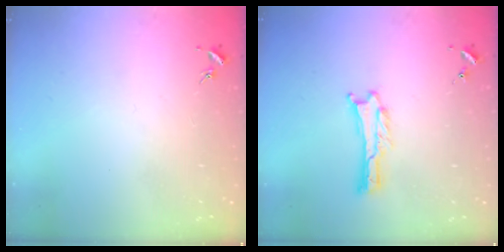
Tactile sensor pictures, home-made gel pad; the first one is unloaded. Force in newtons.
{"total": 0.0}